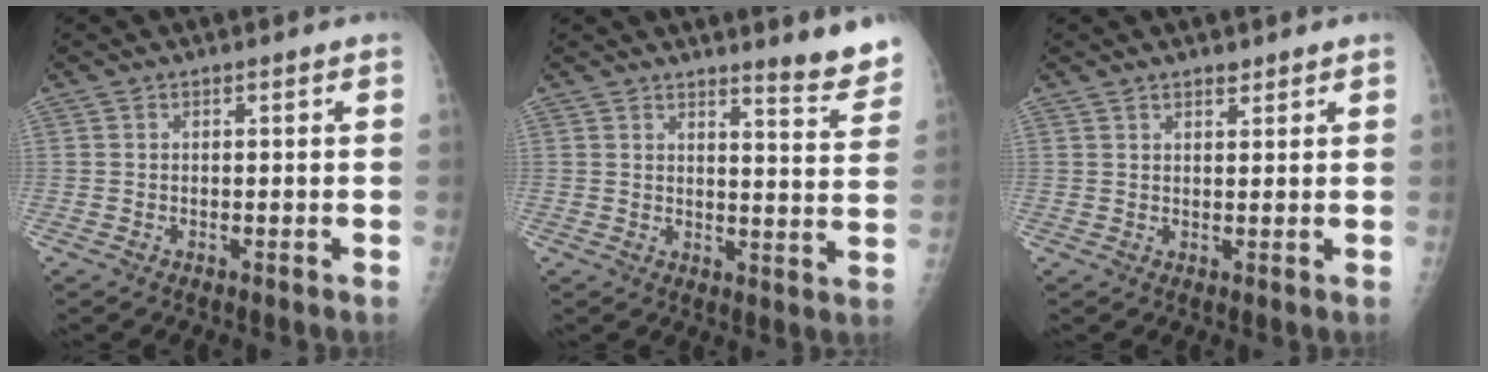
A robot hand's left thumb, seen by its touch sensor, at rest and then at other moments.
{"total": 7.6, "force": [6.6, 0.6, 3.7], "torque": [-0.036, -0.058, 0.077]}
{"total": 2.0, "force": [1.6, 0.9, 0.8], "torque": [-0.004, -0.010, 0.023]}